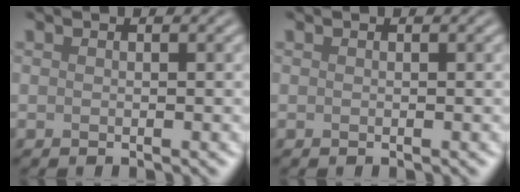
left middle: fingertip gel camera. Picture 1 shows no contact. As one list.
[{"total": 0.0}]